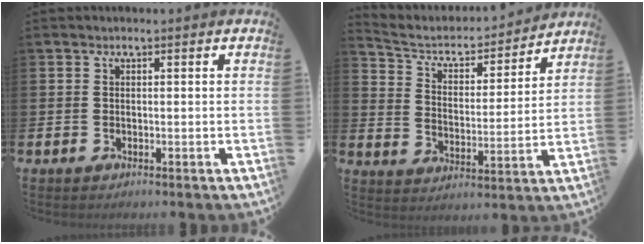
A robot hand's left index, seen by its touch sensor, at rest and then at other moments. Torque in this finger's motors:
{"motor_torque": [-0.26, -0.89, -0.03, 0.02]}